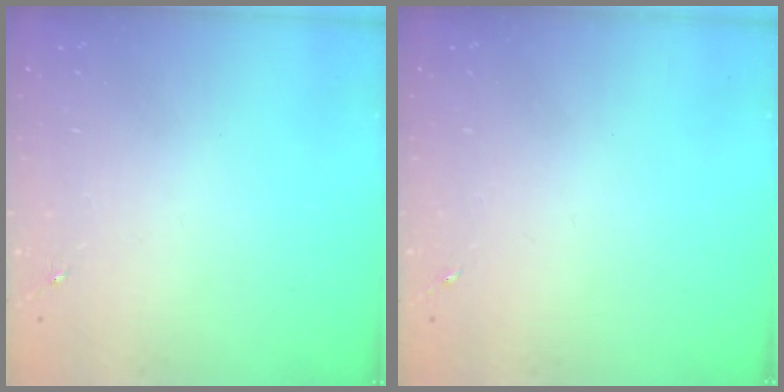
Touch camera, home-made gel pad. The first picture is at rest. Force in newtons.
{"total": 0.0}